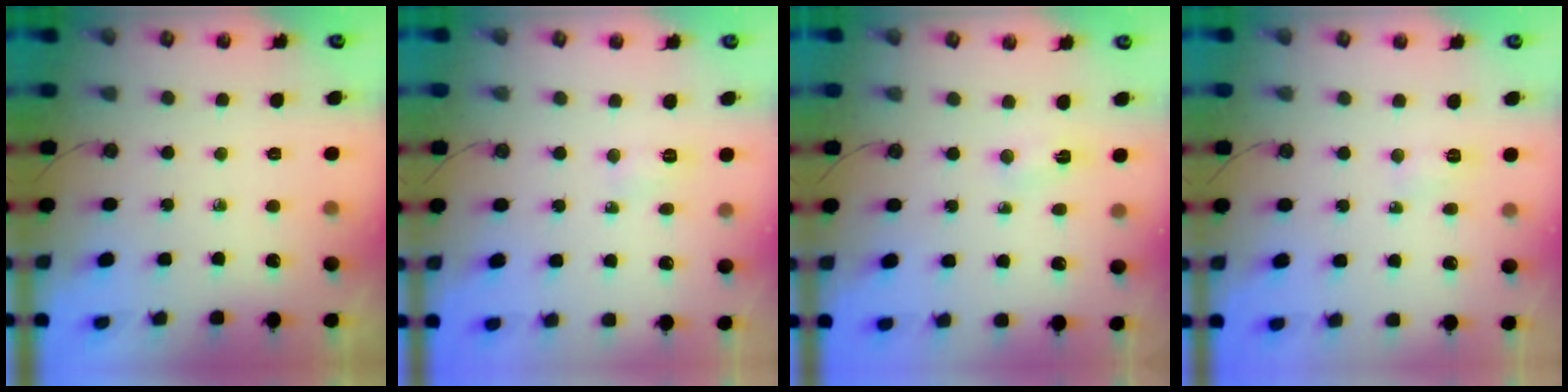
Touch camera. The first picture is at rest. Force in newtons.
{"total": 3.5, "press": 3.3, "slide": 1.2}
{"total": 2.1, "press": 1.6, "slide": 1.3}
{"total": 3.5, "press": 3.3, "slide": 1.2}